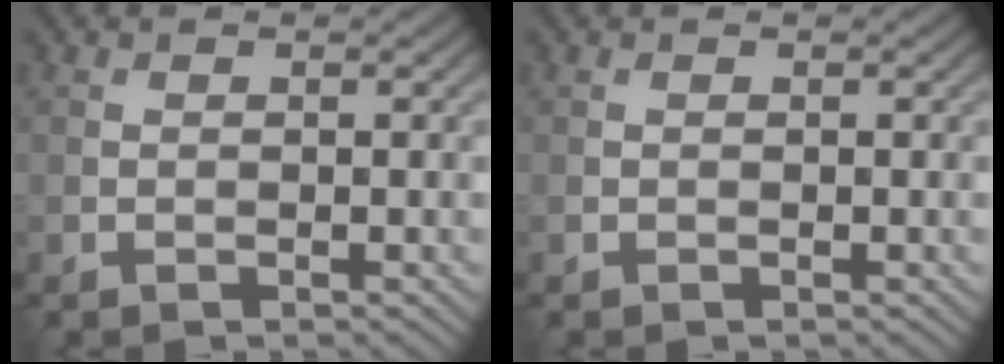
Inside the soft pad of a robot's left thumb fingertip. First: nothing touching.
{"total": 0.0}